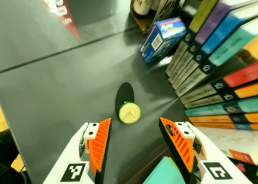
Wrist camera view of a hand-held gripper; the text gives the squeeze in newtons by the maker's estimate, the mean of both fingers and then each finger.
{"total": 0.0}